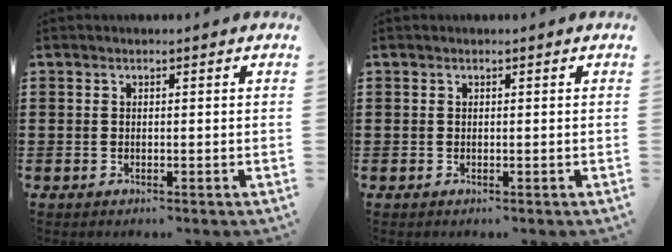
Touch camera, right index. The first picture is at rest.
{"total": 0.0}